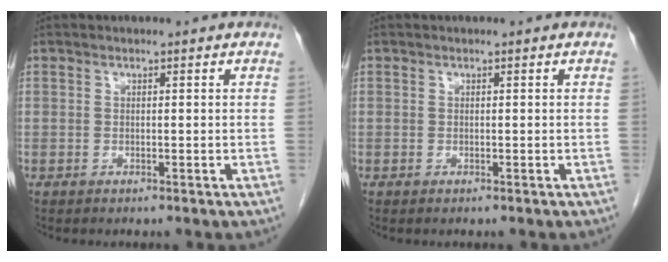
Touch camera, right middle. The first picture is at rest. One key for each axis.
{"total": 0.0}